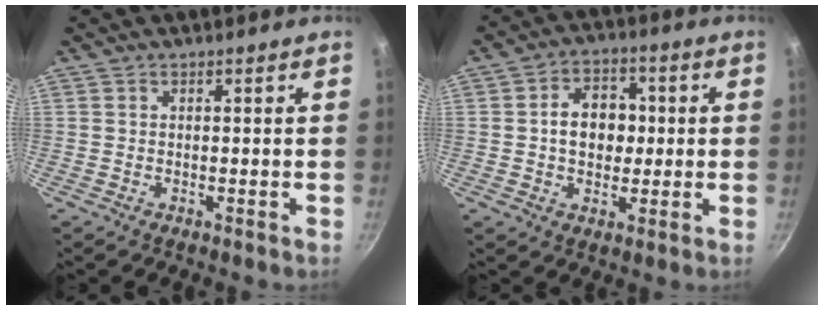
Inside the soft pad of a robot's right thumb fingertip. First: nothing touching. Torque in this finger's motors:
{"motor_torque": [0.20, 1.89, 0.89, -0.56, 0.10]}